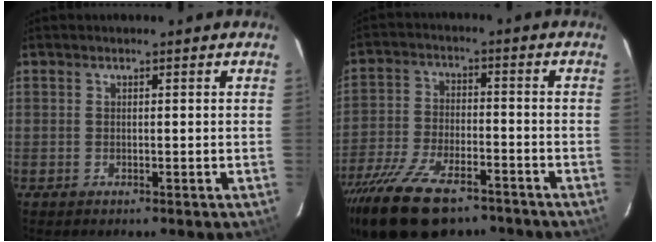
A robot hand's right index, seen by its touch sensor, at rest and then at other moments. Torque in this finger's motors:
{"motor_torque": [1.38, -0.76, 1.05, 0.21]}